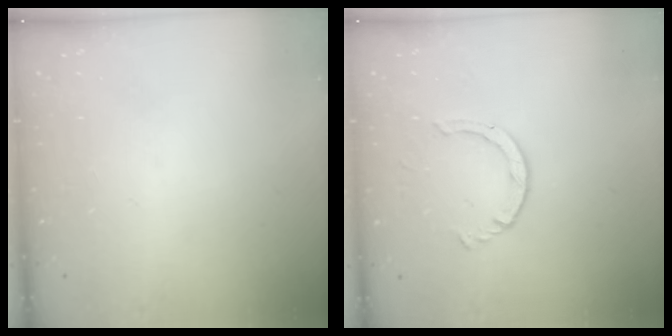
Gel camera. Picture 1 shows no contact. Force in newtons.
{"total": 2.3, "press": 2.3, "slide": 0.2}